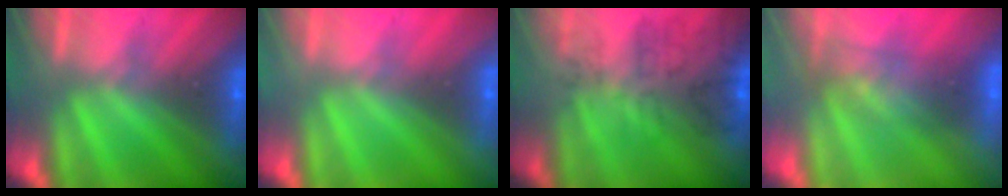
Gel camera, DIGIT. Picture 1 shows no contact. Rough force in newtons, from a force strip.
{"total": 3.0}
{"total": 4.6}
{"total": 2.7}